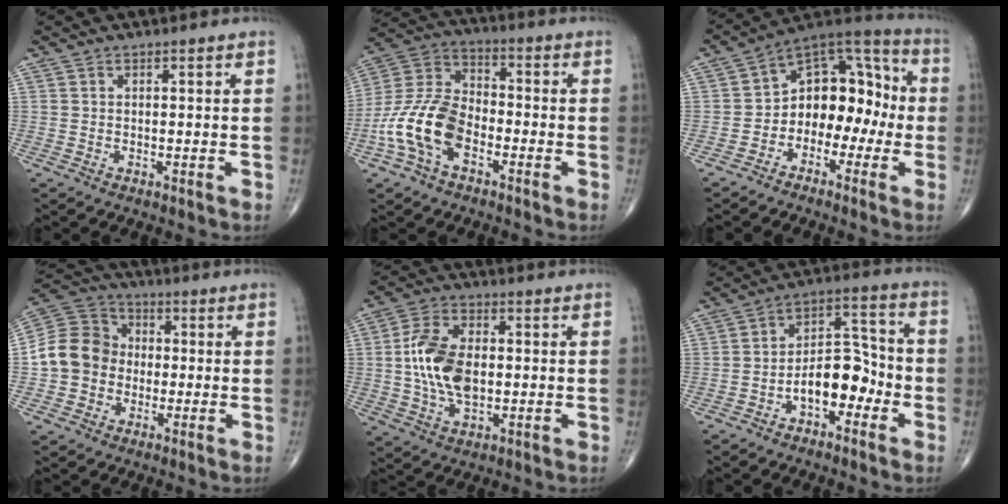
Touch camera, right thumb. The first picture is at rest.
{"total": 14.3, "force": [-5.2, 8.4, 10.3], "torque": [-0.210, 0.038, -0.106]}
{"total": 13.9, "force": [-2.4, 9.5, 9.9], "torque": [-0.096, 0.060, -0.055]}
{"total": 11.6, "force": [-1.3, 10.2, 5.4], "torque": [-0.086, 0.036, -0.033]}
{"total": 12.4, "force": [0.0, 7.3, 10.1], "torque": [-0.190, 0.009, 0.001]}
{"total": 10.5, "force": [-3.8, 6.0, 7.6], "torque": [-0.095, 0.050, -0.070]}